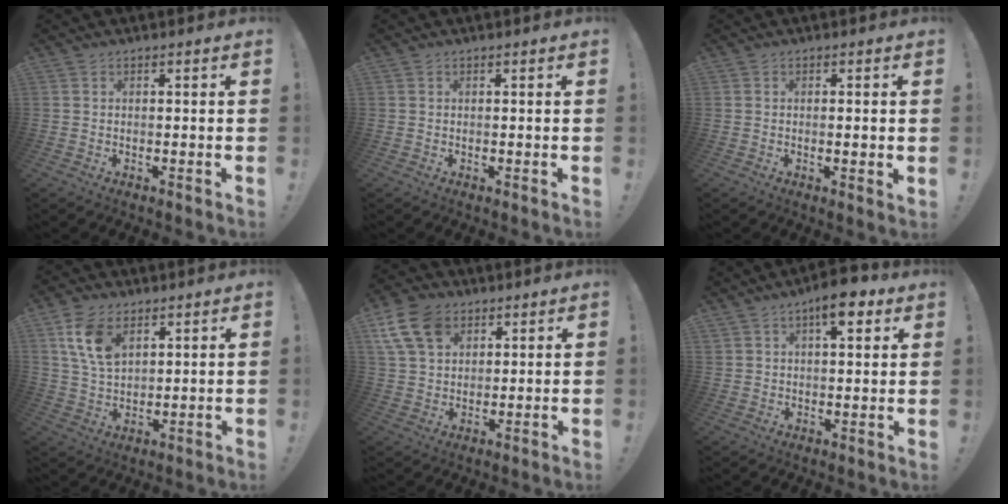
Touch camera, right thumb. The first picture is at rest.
{"total": 0.0}
{"total": 1.8, "force": [0.1, 0.3, 1.7], "torque": [-0.027, -0.001, 0.003]}
{"total": 11.4, "force": [5.8, 6.7, 7.2], "torque": [-0.138, -0.010, 0.112]}
{"total": 13.2, "force": [6.5, 9.1, 7.0], "torque": [-0.125, -0.026, 0.130]}
{"total": 10.7, "force": [6.2, 6.2, 6.2], "torque": [-0.070, -0.035, 0.110]}